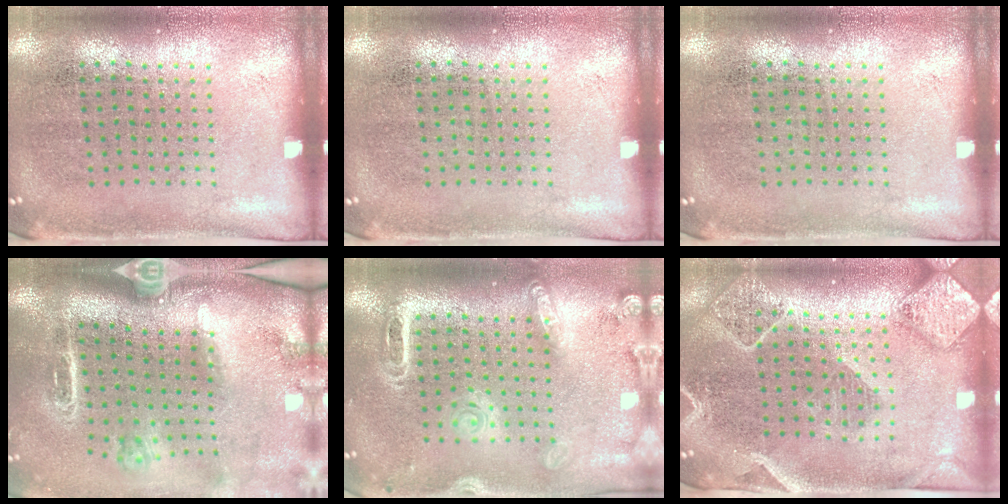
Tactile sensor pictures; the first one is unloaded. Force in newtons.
{"total": 0.0}
{"total": 0.0}
{"total": 2.8, "press": 2.0, "slide": 2.0}
{"total": 2.1, "press": 1.8, "slide": 1.0}
{"total": 2.4, "press": 2.2, "slide": 0.9}